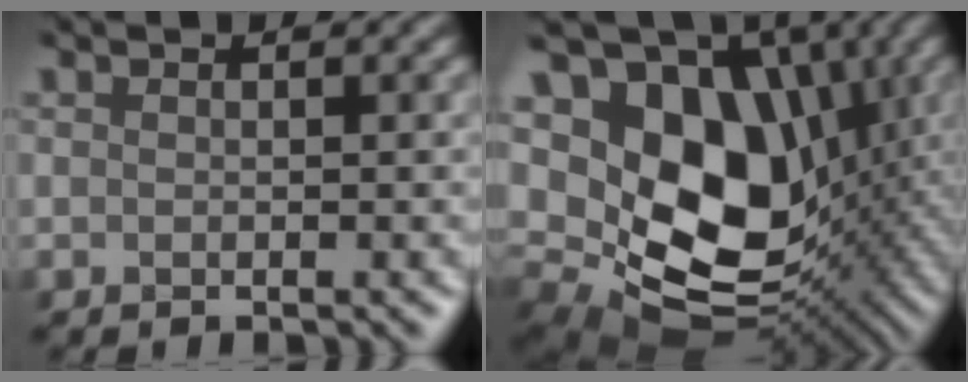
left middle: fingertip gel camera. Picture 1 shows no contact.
{"total": 16.9, "force": [0.2, 12.3, 11.6], "torque": [-0.209, -0.022, 0.025]}